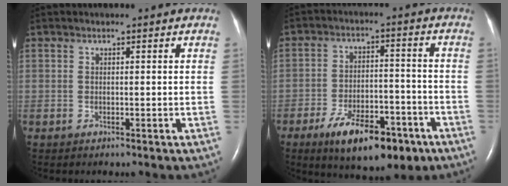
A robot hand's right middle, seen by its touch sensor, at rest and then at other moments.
{"total": 13.2, "force": [-7.9, 5.2, 9.2], "torque": [-0.142, 0.000, -0.117]}